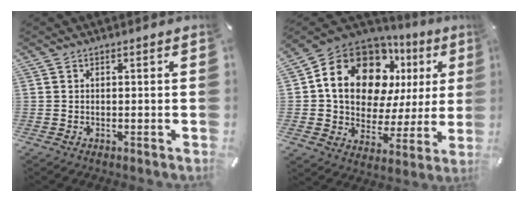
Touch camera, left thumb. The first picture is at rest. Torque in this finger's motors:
{"motor_torque": [2.51, 2.50, 1.55, -1.21, 0.57]}